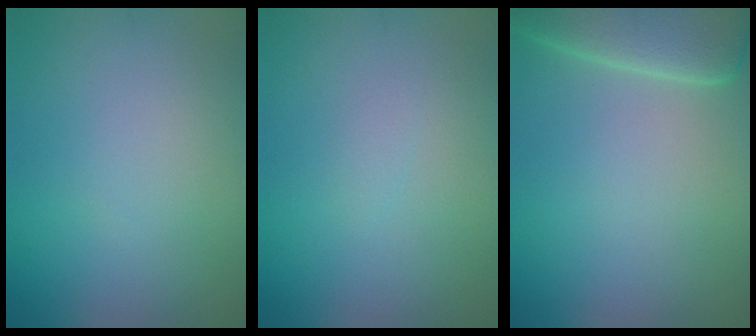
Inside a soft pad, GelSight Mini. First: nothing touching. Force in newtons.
{"total": 0.5, "press": 0.5, "slide": 0.1}
{"total": 6.3, "press": 6.2, "slide": 0.9}